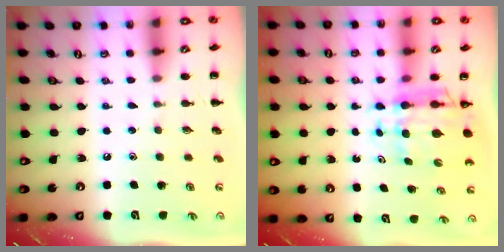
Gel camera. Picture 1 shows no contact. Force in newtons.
{"total": 8.2, "press": 7.7, "slide": 2.9}